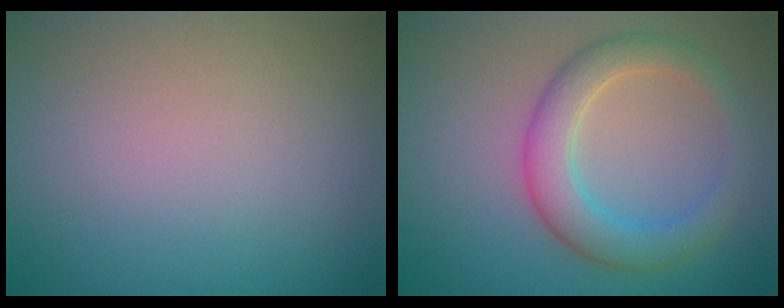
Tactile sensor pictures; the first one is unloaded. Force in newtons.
{"total": 4.4, "press": 4.3, "slide": 0.2}